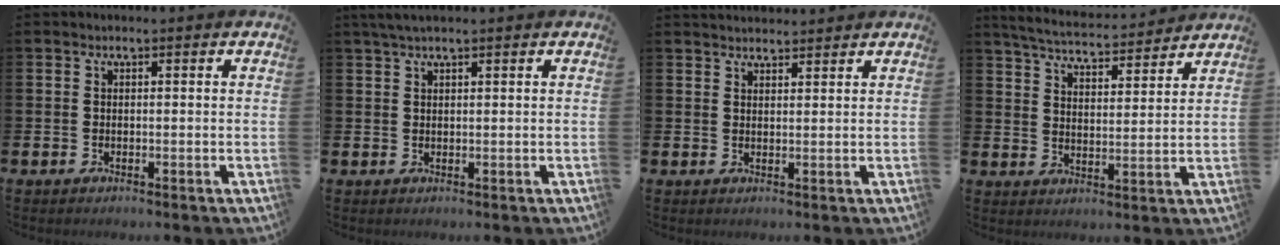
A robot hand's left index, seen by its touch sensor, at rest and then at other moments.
{"total": 1.9, "force": [1.5, 0.3, 1.2], "torque": [-0.027, 0.006, 0.027]}
{"total": 2.3, "force": [2.3, 0.4, 0.0], "torque": [-0.003, -0.009, 0.042]}
{"total": 5.3, "force": [5.2, 0.6, 1.0], "torque": [-0.044, -0.035, 0.089]}